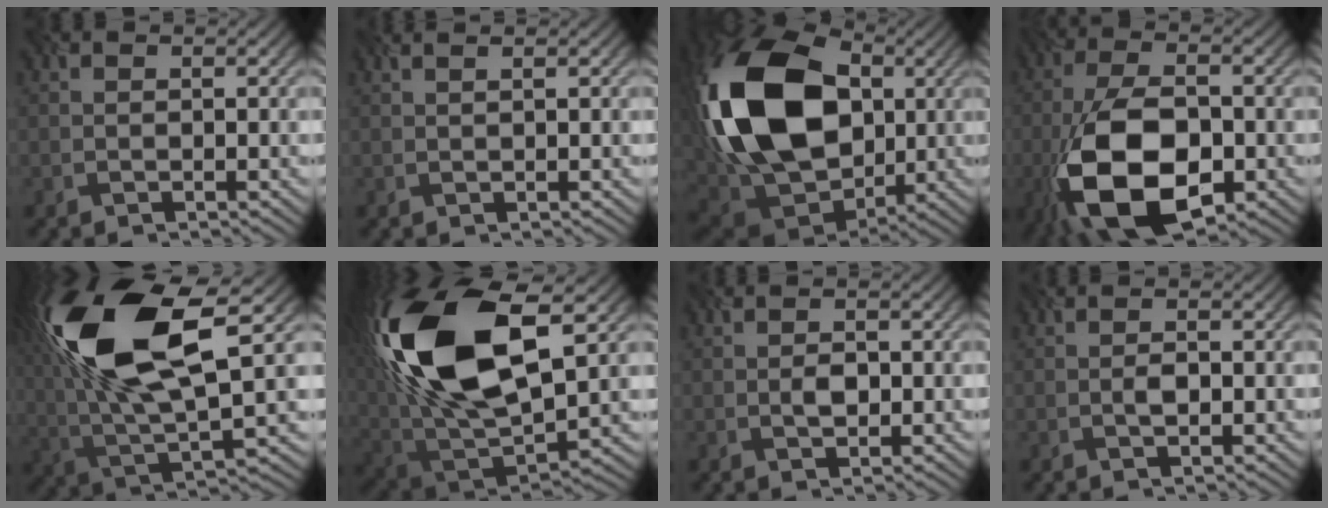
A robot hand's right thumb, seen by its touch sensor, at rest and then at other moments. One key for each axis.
{"total": 1.0, "fx": 0.6, "fy": 0.2, "fz": 0.8, "tx": -0.010, "ty": 0.005, "tz": 0.005}
{"total": 20.5, "fx": 3.3, "fy": 14.5, "fz": 14.1, "tx": -0.355, "ty": 0.008, "tz": 0.061}
{"total": 15.6, "fx": -5.8, "fy": 8.4, "fz": 11.8, "tx": -0.258, "ty": -0.031, "tz": -0.112}
{"total": 17.4, "fx": 5.4, "fy": 7.3, "fz": 14.8, "tx": -0.324, "ty": 0.010, "tz": 0.095}
{"total": 20.4, "fx": 5.9, "fy": 10.7, "fz": 16.3, "tx": -0.382, "ty": 0.013, "tz": 0.115}
{"total": 1.6, "fx": 0.0, "fy": 1.0, "fz": 1.3, "tx": -0.033, "ty": -0.001, "tz": 0.003}
{"total": 1.2, "fx": -0.2, "fy": 0.4, "fz": 1.1, "tx": -0.027, "ty": 0.002, "tz": -0.003}